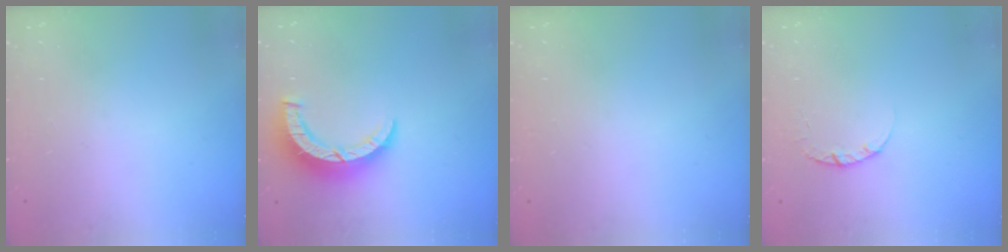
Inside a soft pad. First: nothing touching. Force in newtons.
{"total": 8.3, "press": 8.3, "slide": 0.6}
{"total": 2.7, "press": 2.7, "slide": 0.2}
{"total": 2.4, "press": 2.3, "slide": 0.3}